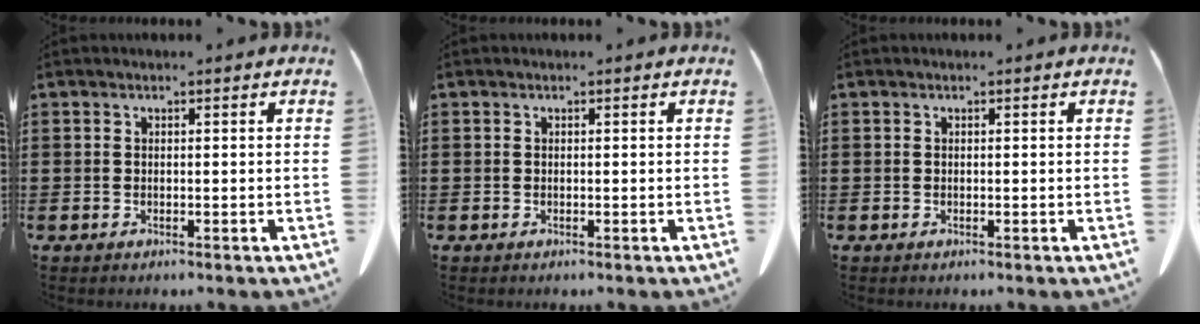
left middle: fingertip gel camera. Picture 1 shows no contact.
{"total": 0.0}
{"total": 0.0}